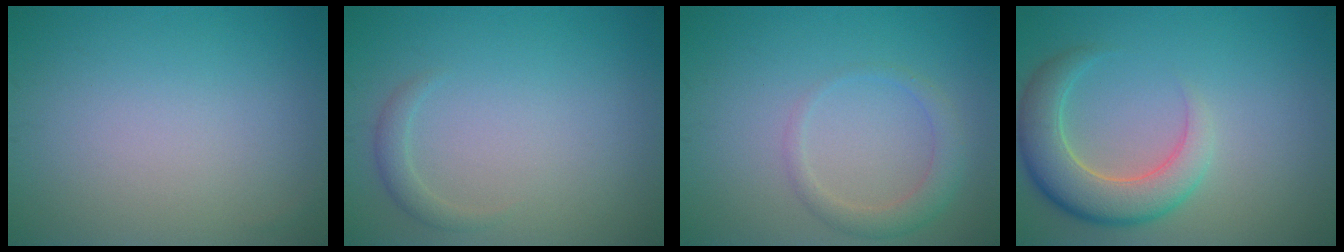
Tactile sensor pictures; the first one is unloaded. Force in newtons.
{"total": 1.2, "press": 1.2, "slide": 0.1}
{"total": 2.2, "press": 2.2, "slide": 0.3}
{"total": 5.7, "press": 5.7, "slide": 0.6}